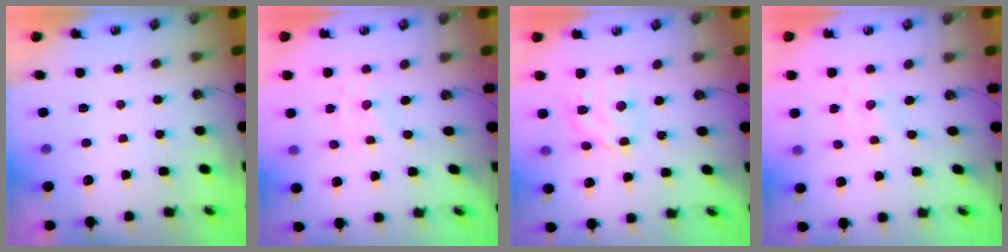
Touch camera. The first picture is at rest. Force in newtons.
{"total": 0.0}
{"total": 11.7, "press": 11.5, "slide": 1.7}
{"total": 0.0}